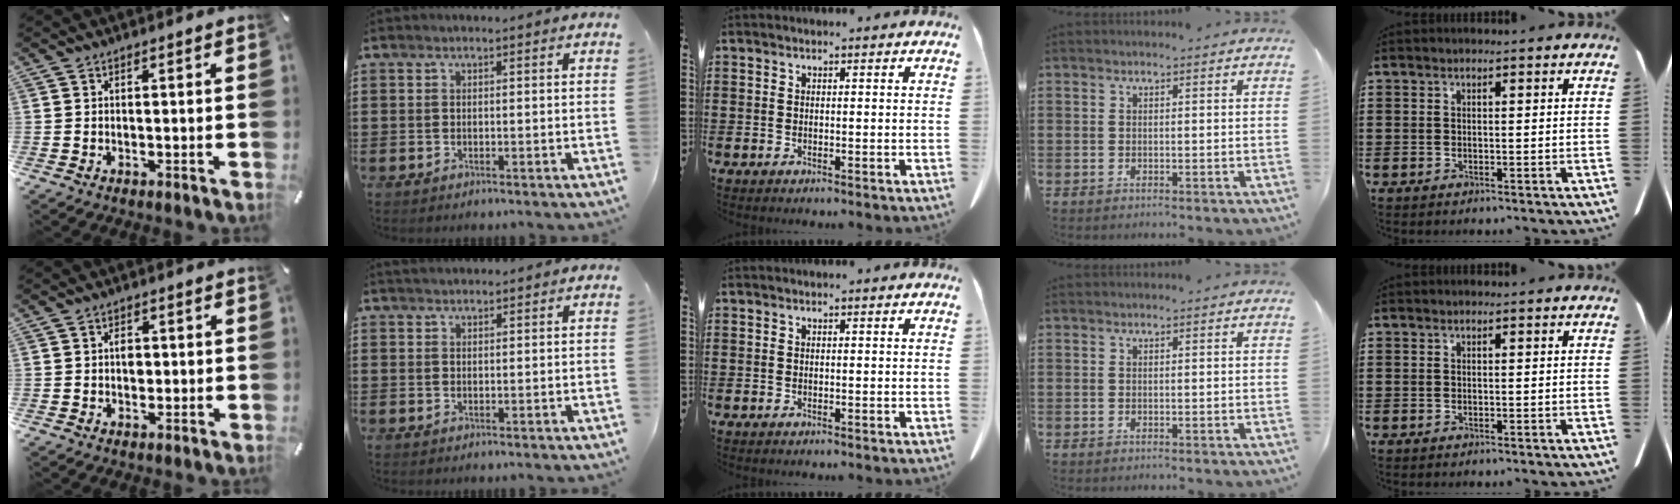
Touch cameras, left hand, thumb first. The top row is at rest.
{"thumb": {"total": 2.5, "force": [-0.1, 1.9, 1.6], "torque": [-0.016, -0.003, -0.007]}, "index": {"total": 1.1, "force": [1.0, 0.3, 0.2], "torque": [-0.005, 0.002, 0.020]}}